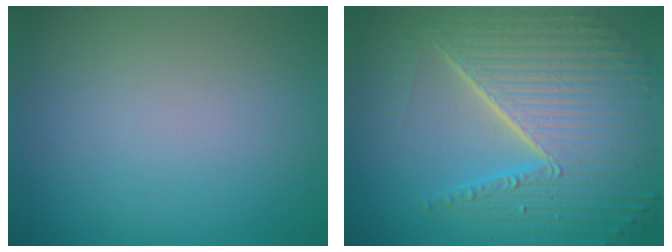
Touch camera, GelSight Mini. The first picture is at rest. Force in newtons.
{"total": 9.5, "press": 6.0, "slide": 7.4}